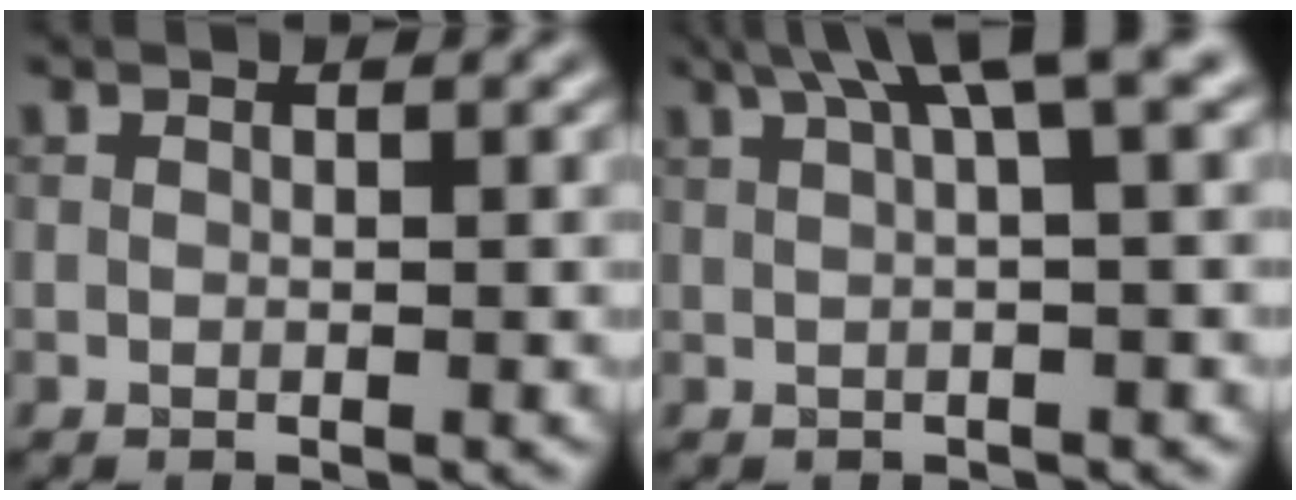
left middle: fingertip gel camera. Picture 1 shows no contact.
{"total": 5.3, "force": [2.5, 0.9, 4.6], "torque": [-0.067, 0.019, 0.042]}